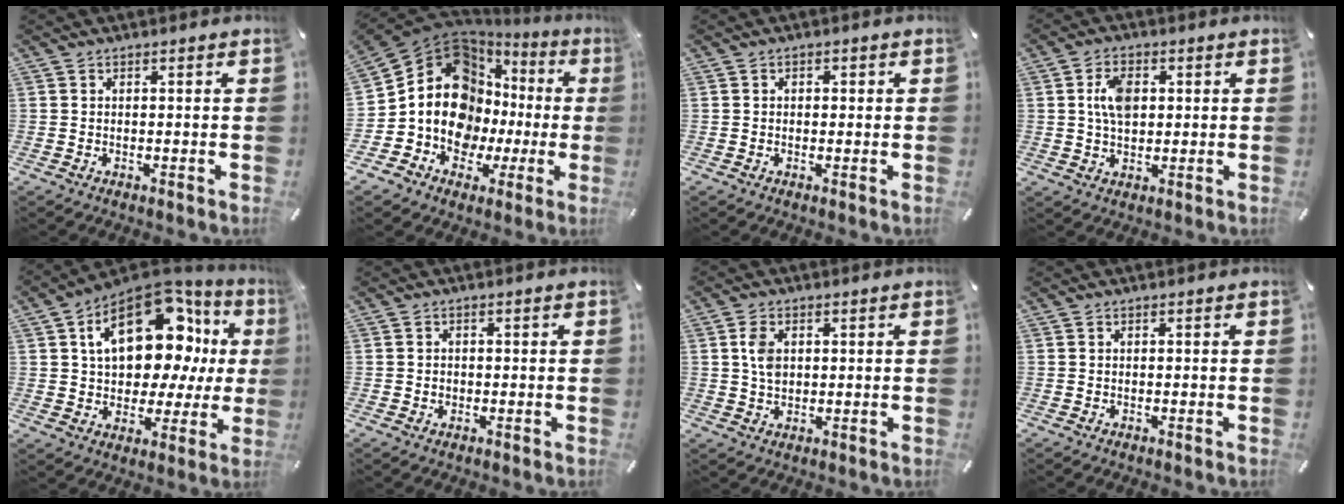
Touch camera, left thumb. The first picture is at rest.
{"total": 16.0, "force": [2.3, 13.3, 8.6], "torque": [-0.178, -0.041, 0.047]}
{"total": 1.0, "force": [0.0, 0.8, 0.6], "torque": [-0.011, 0.004, -0.002]}
{"total": 6.8, "force": [1.4, 4.3, 5.0], "torque": [-0.102, -0.001, 0.018]}
{"total": 21.4, "force": [7.3, 13.2, 15.2], "torque": [-0.225, -0.039, 0.122]}
{"total": 1.3, "force": [-0.2, 1.1, 0.6], "torque": [-0.013, 0.004, -0.005]}
{"total": 4.6, "force": [1.1, 3.3, 3.0], "torque": [-0.065, 0.001, 0.016]}
{"total": 0.0}